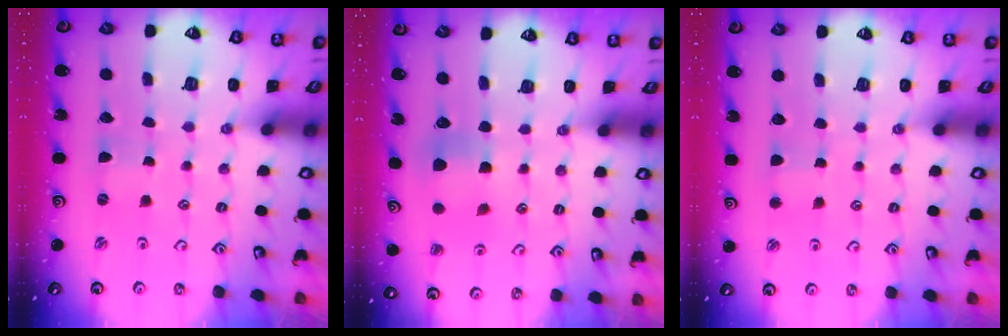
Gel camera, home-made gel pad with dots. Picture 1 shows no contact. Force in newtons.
{"total": 6.4, "press": 6.4, "slide": 0.4}
{"total": 2.9, "press": 2.9, "slide": 0.3}